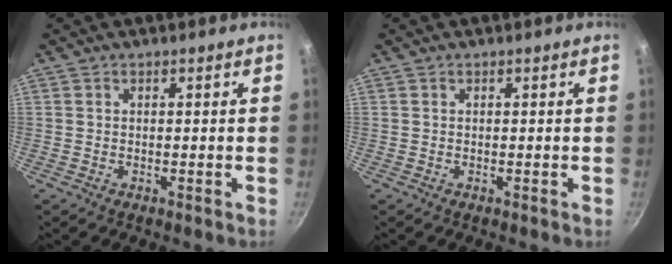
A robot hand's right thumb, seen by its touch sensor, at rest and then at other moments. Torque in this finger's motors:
{"motor_torque": [-0.07, -0.07, 0.01, 0.01, 0.01]}